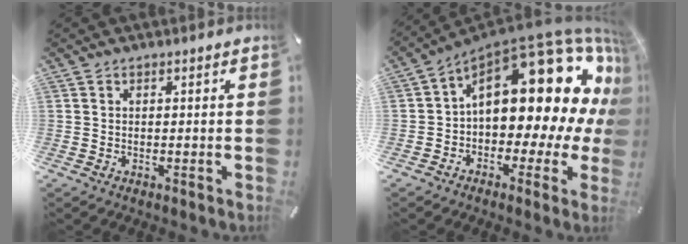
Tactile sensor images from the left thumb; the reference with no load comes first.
{"total": 24.5, "force": [7.4, 11.8, 20.2], "torque": [-0.294, -0.071, 0.126]}